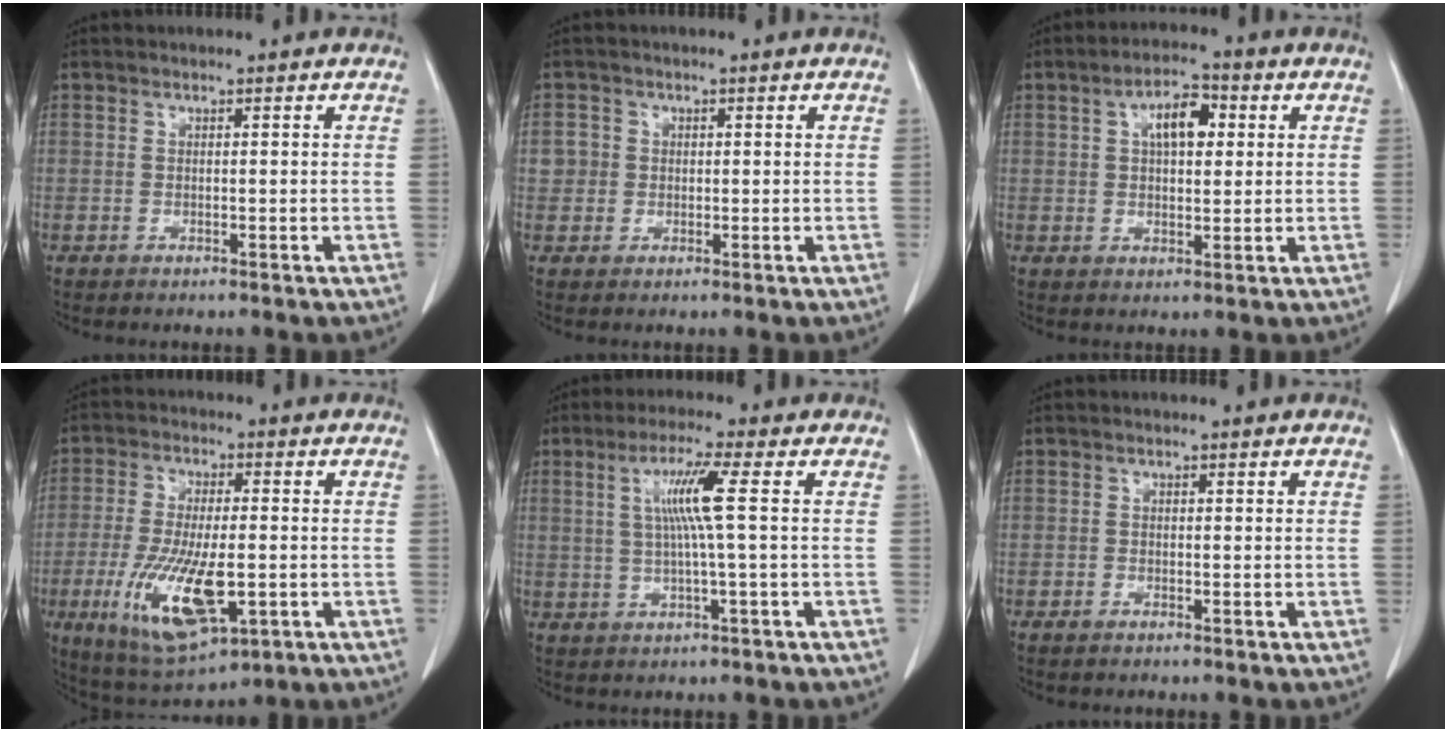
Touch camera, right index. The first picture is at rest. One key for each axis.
{"total": 3.2, "fx": 0.2, "fy": 3.1, "fz": 0.5, "tx": 0.003, "ty": 0.013, "tz": 0.004}
{"total": 7.0, "fx": 1.9, "fy": 3.3, "fz": 5.9, "tx": -0.106, "ty": 0.017, "tz": 0.032}
{"total": 14.9, "fx": -4.0, "fy": 4.9, "fz": 13.4, "tx": -0.266, "ty": -0.019, "tz": -0.058}
{"total": 6.7, "fx": 1.0, "fy": -0.8, "fz": 6.6, "tx": -0.125, "ty": 0.006, "tz": 0.025}
{"total": 1.1, "fx": -0.7, "fy": 0.6, "fz": 0.6, "tx": -0.011, "ty": 0.001, "tz": -0.009}